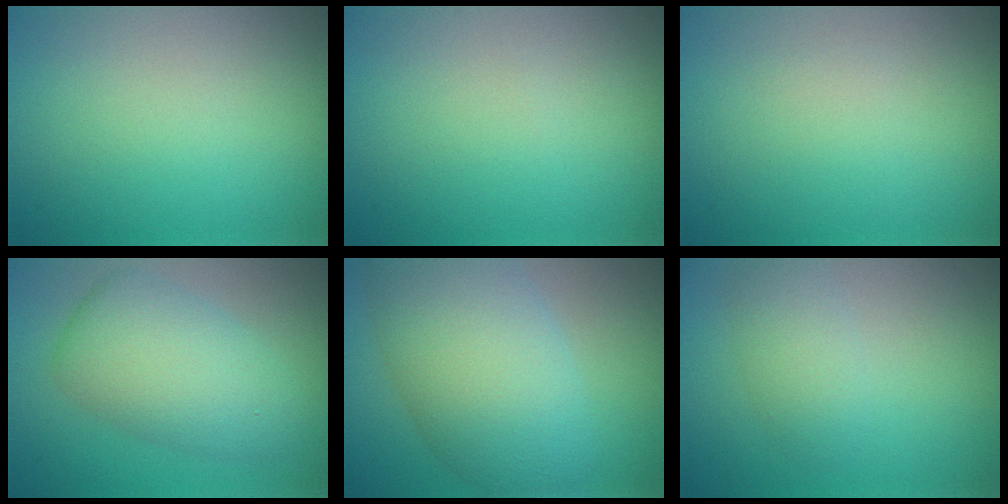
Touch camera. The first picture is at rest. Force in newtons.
{"total": 0.0}
{"total": 0.0}
{"total": 6.0, "press": 6.0, "slide": 0.1}
{"total": 9.4, "press": 9.4, "slide": 0.3}
{"total": 2.4, "press": 2.4, "slide": 0.0}